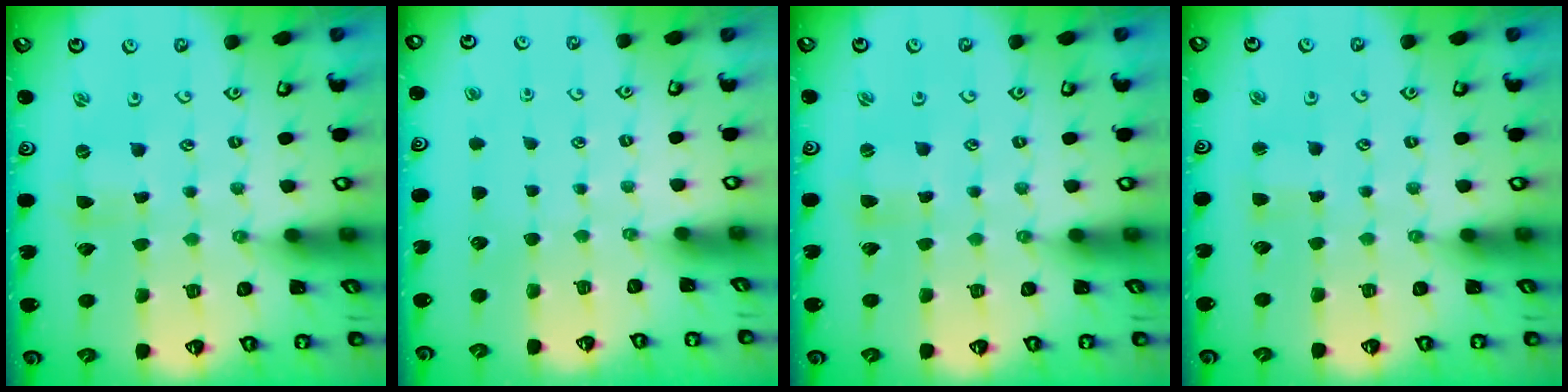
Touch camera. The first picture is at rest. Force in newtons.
{"total": 0.0}
{"total": 0.6, "press": 0.6, "slide": 0.1}
{"total": 1.9, "press": 1.9, "slide": 0.3}